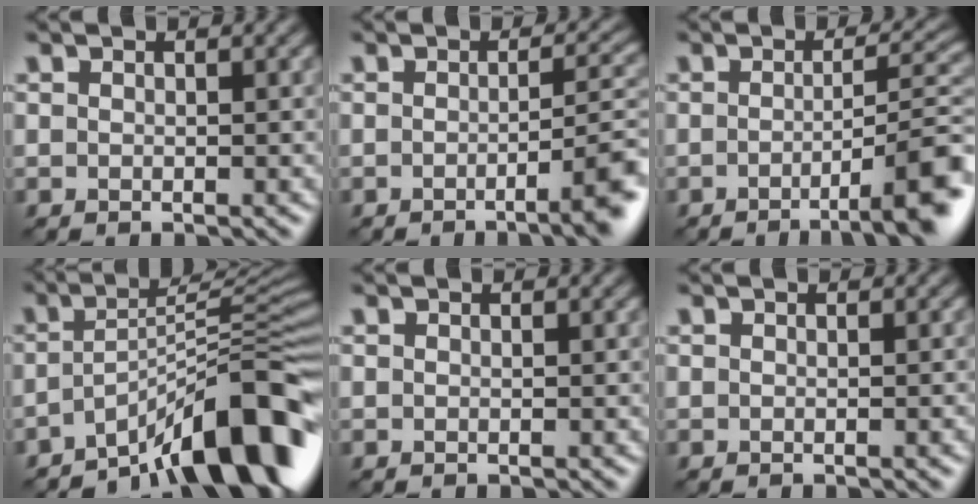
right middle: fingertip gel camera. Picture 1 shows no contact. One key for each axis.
{"total": 4.7, "fx": -2.1, "fy": 0.3, "fz": 4.2, "tx": -0.057, "ty": 0.002, "tz": -0.038}
{"total": 6.8, "fx": -3.2, "fy": 0.6, "fz": 5.9, "tx": -0.078, "ty": 0.007, "tz": -0.053}
{"total": 10.1, "fx": -6.4, "fy": 1.5, "fz": 7.7, "tx": -0.094, "ty": 0.017, "tz": -0.114}
{"total": 0.0}
{"total": 0.7, "fx": -0.3, "fy": 0.2, "fz": 0.6, "tx": -0.006, "ty": 0.002, "tz": -0.003}